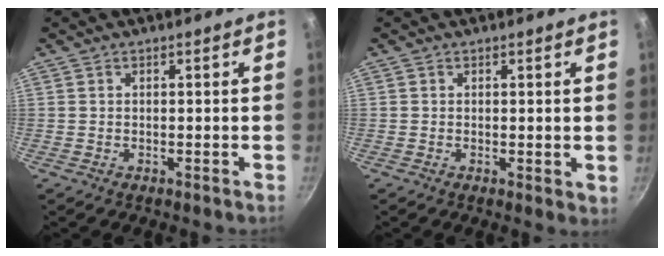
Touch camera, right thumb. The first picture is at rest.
{"total": 1.4, "force": [0.4, 0.8, 1.1], "torque": [-0.013, -0.004, 0.004]}